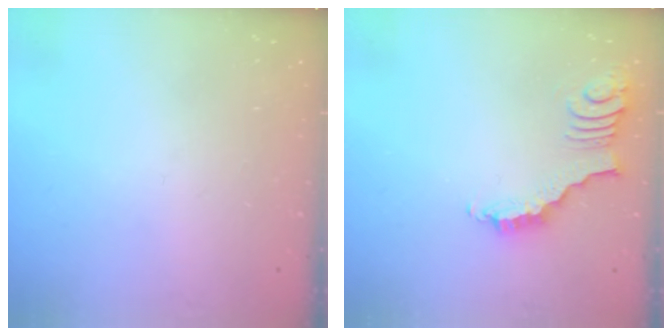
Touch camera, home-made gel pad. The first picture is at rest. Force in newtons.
{"total": 2.9, "press": 2.9, "slide": 0.6}